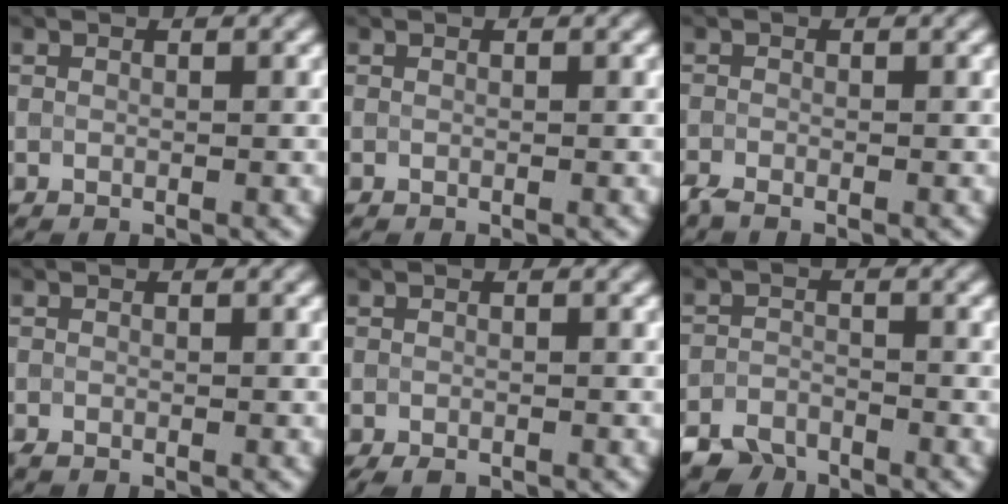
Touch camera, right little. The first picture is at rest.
{"total": 0.0}
{"total": 1.1, "force": [-1.0, 0.1, 0.5], "torque": [-0.011, -0.007, -0.024]}
{"total": 0.5, "force": [-0.5, 0.0, 0.2], "torque": [-0.006, -0.002, -0.008]}
{"total": 1.2, "force": [-1.1, 0.3, 0.6], "torque": [-0.014, -0.007, -0.017]}
{"total": 2.8, "force": [-2.6, 1.1, 0.2], "torque": [-0.001, -0.003, -0.056]}